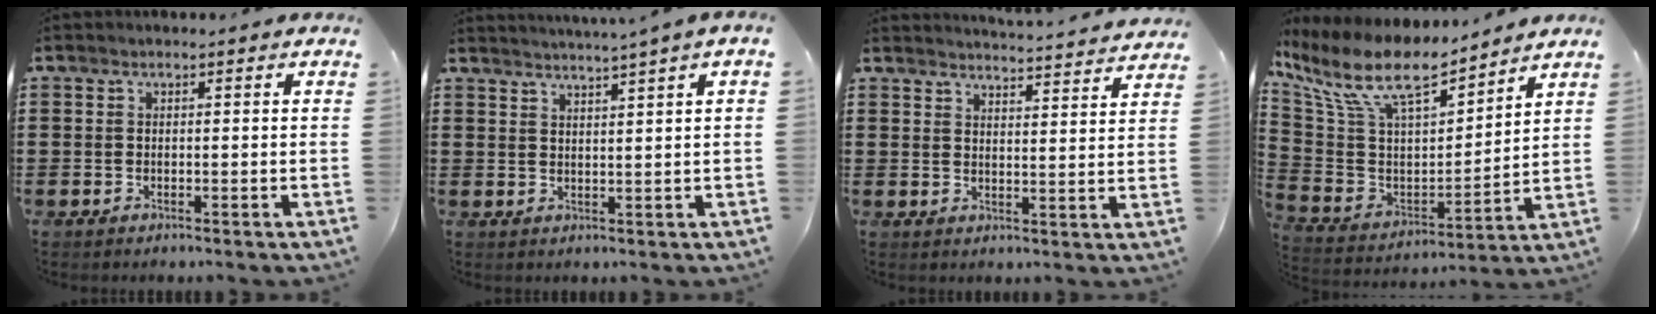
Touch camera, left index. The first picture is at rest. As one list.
[{"total": 2.1, "force": [1.8, -1.0, 0.4], "torque": [-0.011, -0.009, 0.033]}, {"total": 3.7, "force": [3.6, -0.7, 0.0], "torque": [-0.006, -0.032, 0.060]}, {"total": 11.7, "force": [8.5, 3.6, 7.2], "torque": [-0.170, -0.047, 0.149]}]